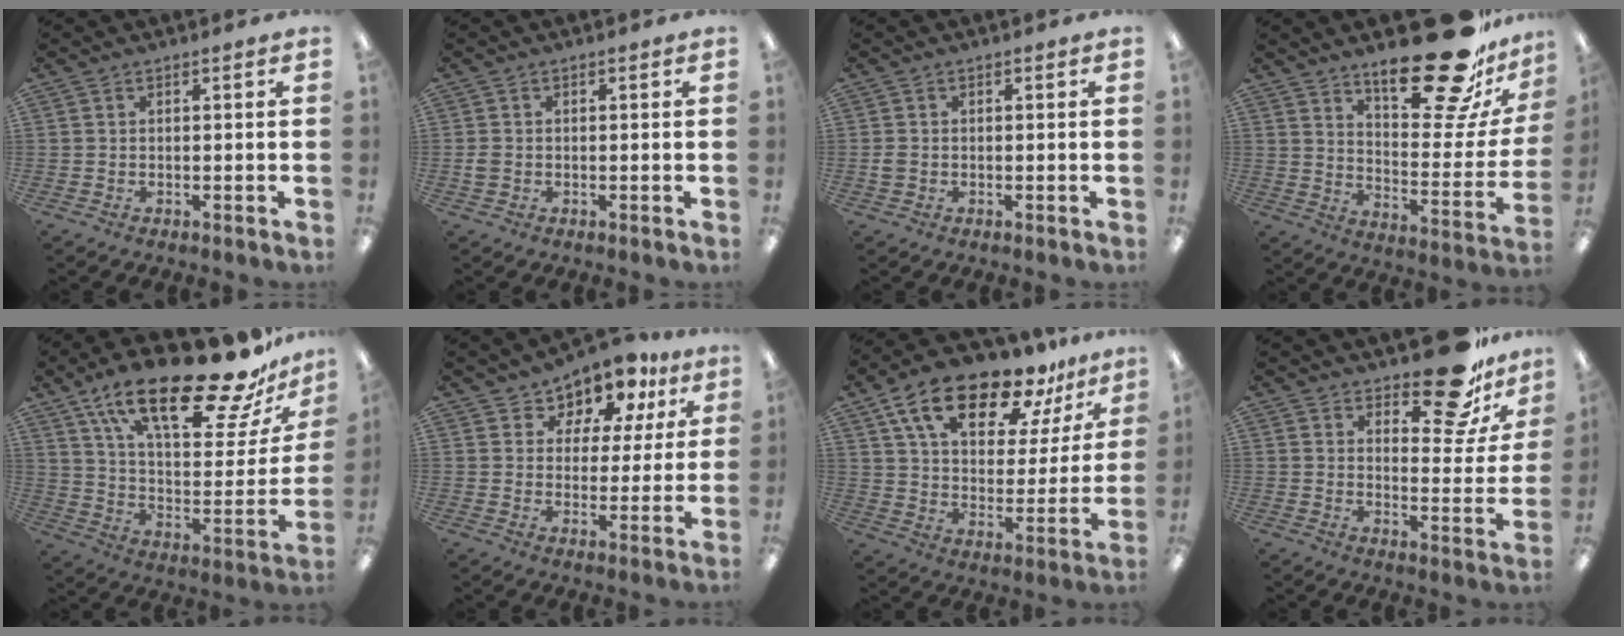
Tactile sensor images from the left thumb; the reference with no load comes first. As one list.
[{"total": 1.7, "force": [-0.3, 1.5, 0.9], "torque": [-0.016, 0.004, -0.005]}, {"total": 1.5, "force": [-0.3, 1.3, 0.7], "torque": [-0.013, 0.004, -0.007]}, {"total": 24.1, "force": [17.5, 8.0, 14.5], "torque": [-0.189, -0.127, 0.286]}, {"total": 27.1, "force": [18.5, 8.8, 17.8], "torque": [-0.274, -0.114, 0.306]}, {"total": 8.5, "force": [6.9, 4.6, 1.6], "torque": [-0.046, -0.055, 0.127]}, {"total": 20.1, "force": [14.4, 8.3, 11.1], "torque": [-0.197, -0.078, 0.249]}, {"total": 16.3, "force": [12.1, 6.3, 9.1], "torque": [-0.116, -0.080, 0.201]}]